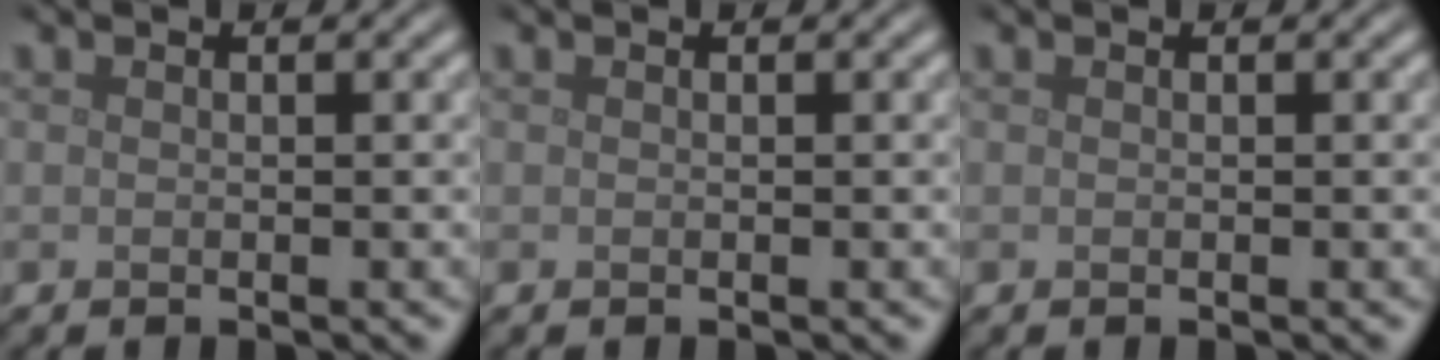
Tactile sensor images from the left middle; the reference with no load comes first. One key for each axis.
{"total": 0.0}
{"total": 0.0}